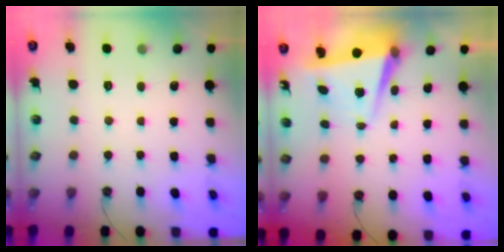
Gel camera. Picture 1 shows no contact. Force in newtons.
{"total": 5.2, "press": 5.0, "slide": 1.4}